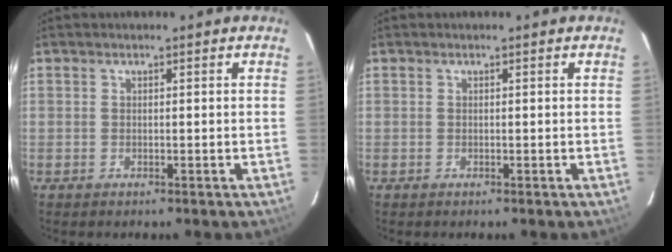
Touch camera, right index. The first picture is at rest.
{"total": 0.0}